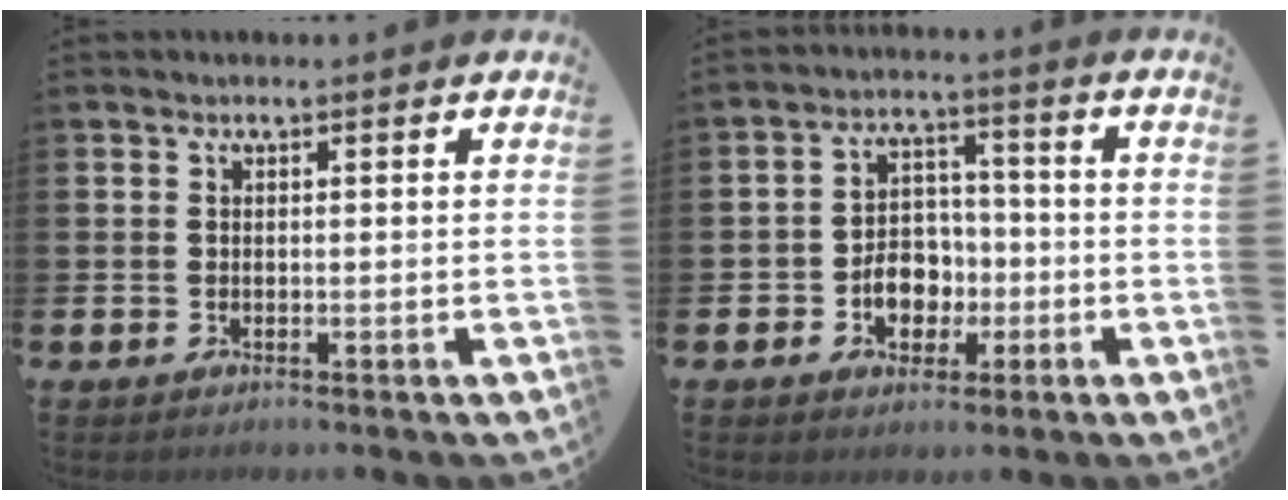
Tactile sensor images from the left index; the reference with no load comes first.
{"total": 5.9, "force": [-1.7, 4.7, 3.1], "torque": [-0.046, 0.008, -0.037]}